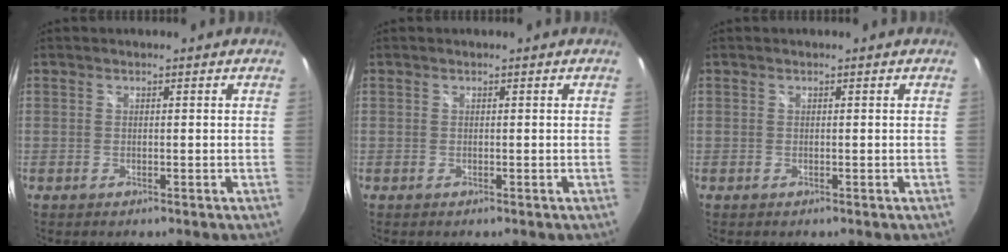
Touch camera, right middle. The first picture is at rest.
{"total": 0.0}
{"total": 0.0}